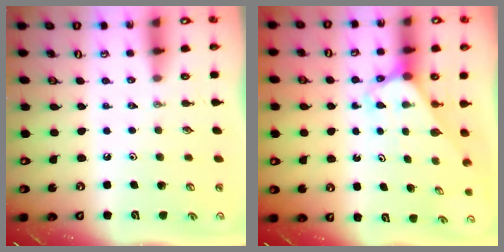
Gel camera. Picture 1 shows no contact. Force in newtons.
{"total": 2.7, "press": 2.7, "slide": 0.2}